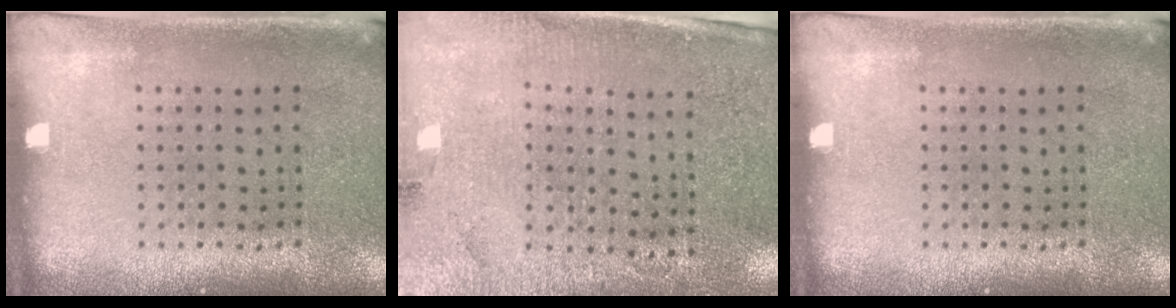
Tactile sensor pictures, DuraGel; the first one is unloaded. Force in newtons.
{"total": 3.1, "press": 2.8, "slide": 1.2}
{"total": 0.0}